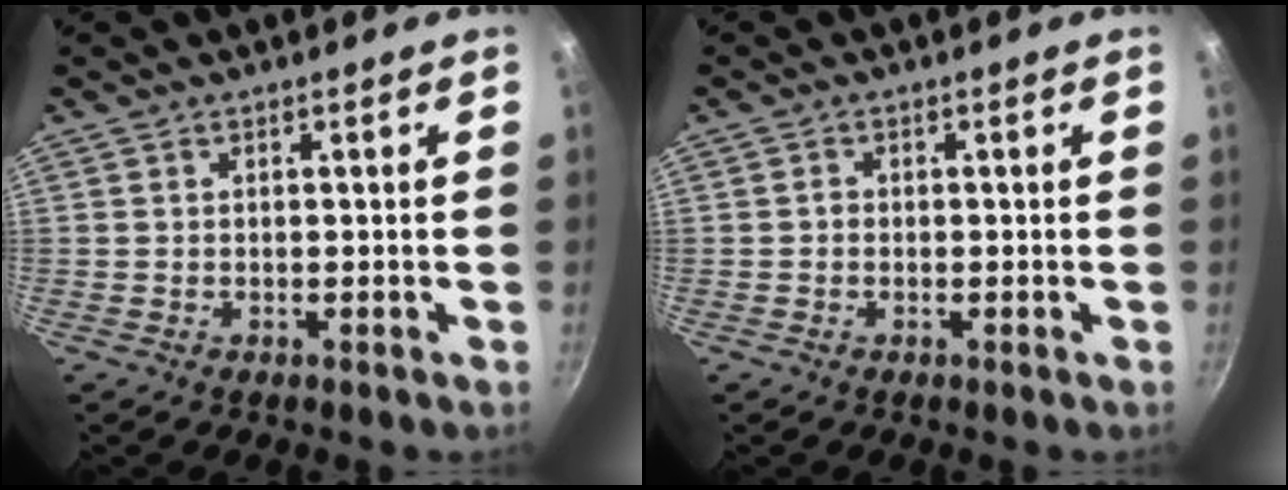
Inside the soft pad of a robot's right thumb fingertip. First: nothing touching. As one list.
[{"total": 0.8, "force": [-0.2, 0.7, 0.3], "torque": [-0.003, 0.003, -0.006]}]